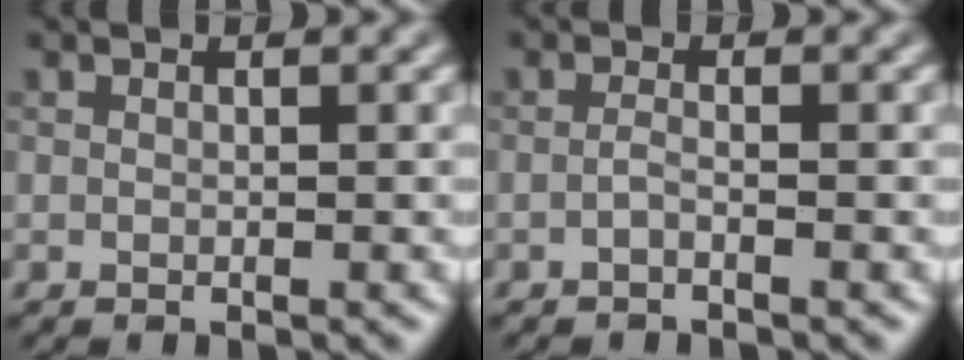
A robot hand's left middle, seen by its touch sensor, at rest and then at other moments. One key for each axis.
{"total": 0.8, "fx": -0.5, "fy": 0.1, "fz": 0.6, "tx": -0.013, "ty": 0.000, "tz": -0.012}